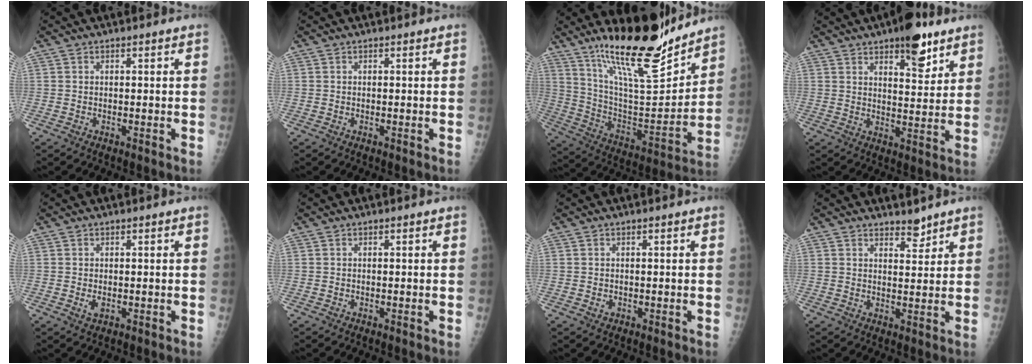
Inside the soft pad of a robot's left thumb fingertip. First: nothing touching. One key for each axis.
{"total": 0.0}
{"total": 21.5, "fx": 17.1, "fy": 4.5, "fz": 12.2, "tx": -0.166, "ty": -0.112, "tz": 0.295}
{"total": 10.0, "fx": 6.5, "fy": 3.8, "fz": 6.5, "tx": -0.069, "ty": -0.037, "tz": 0.094}
{"total": 1.6, "fx": 0.0, "fy": 0.9, "fz": 1.3, "tx": -0.018, "ty": -0.004, "tz": 0.003}
{"total": 0.0}
{"total": 0.7, "fx": 0.1, "fy": 0.6, "fz": 0.4, "tx": -0.002, "ty": 0.000, "tz": 0.003}
{"total": 3.1, "fx": 2.8, "fy": 1.0, "fz": 0.9, "tx": -0.002, "ty": -0.025, "tz": 0.044}